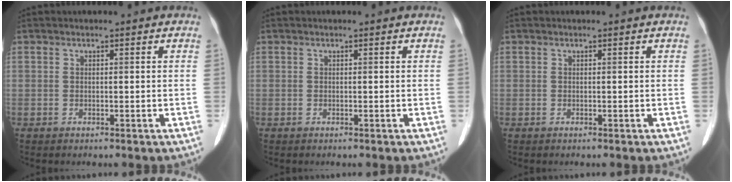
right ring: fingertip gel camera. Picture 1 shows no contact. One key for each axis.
{"total": 0.0}
{"total": 0.0}